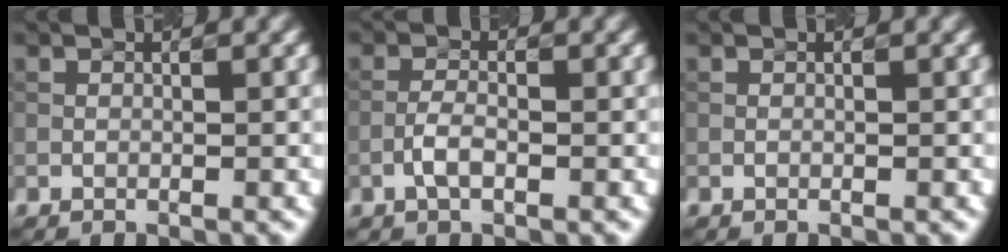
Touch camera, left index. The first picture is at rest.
{"total": 1.9, "force": [-0.9, 0.7, 1.5], "torque": [-0.032, 0.004, -0.021]}
{"total": 0.0}